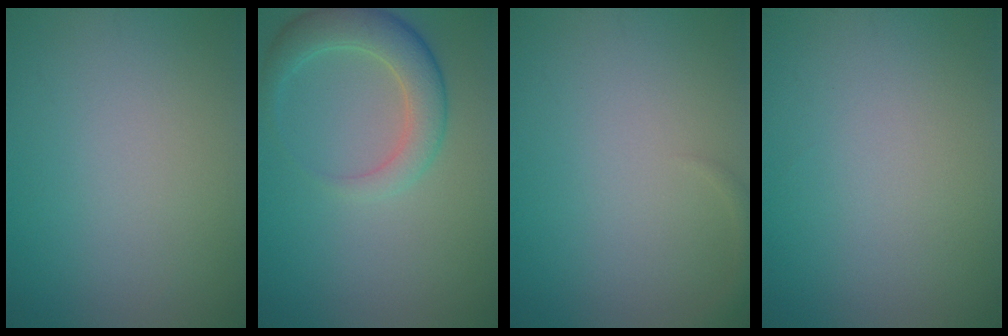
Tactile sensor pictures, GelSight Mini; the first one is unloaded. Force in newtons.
{"total": 4.1, "press": 4.1, "slide": 0.1}
{"total": 0.7, "press": 0.7, "slide": 0.1}
{"total": 0.0}